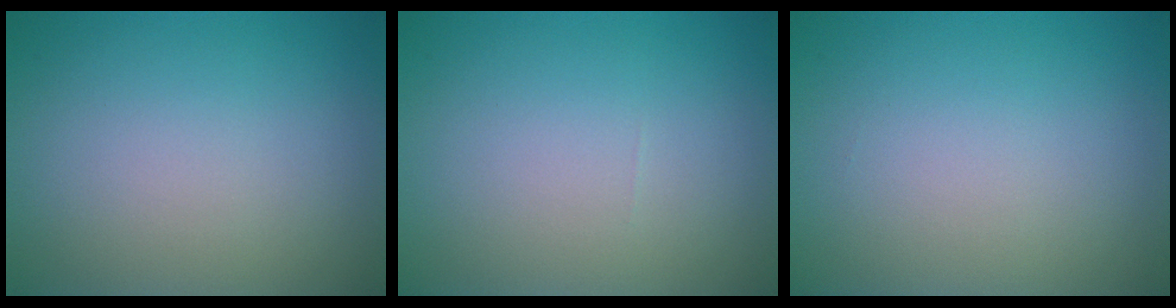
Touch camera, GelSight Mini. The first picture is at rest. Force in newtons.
{"total": 0.0}
{"total": 0.0}